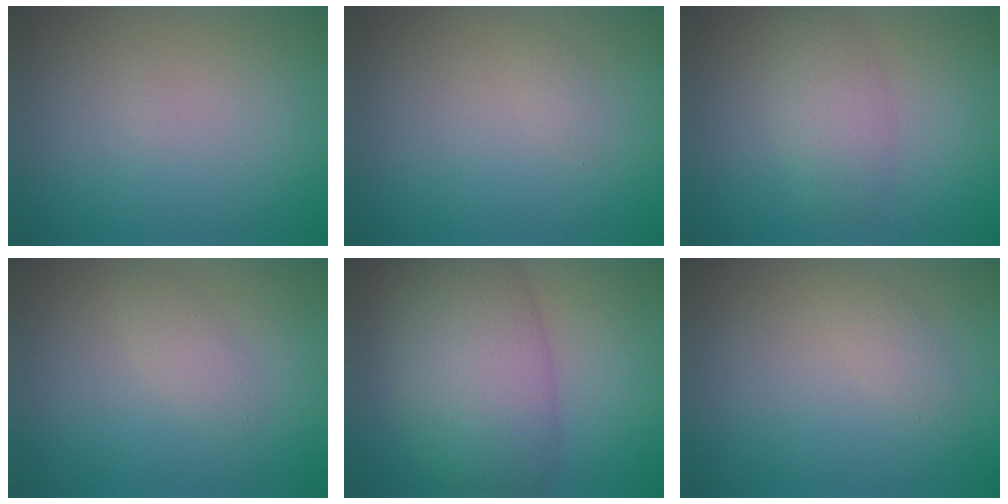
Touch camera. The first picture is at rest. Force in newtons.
{"total": 0.6, "press": 0.6, "slide": 0.0}
{"total": 3.0, "press": 3.0, "slide": 0.2}
{"total": 1.5, "press": 1.5, "slide": 0.0}
{"total": 9.4, "press": 9.3, "slide": 0.4}
{"total": 1.2, "press": 1.2, "slide": 0.0}